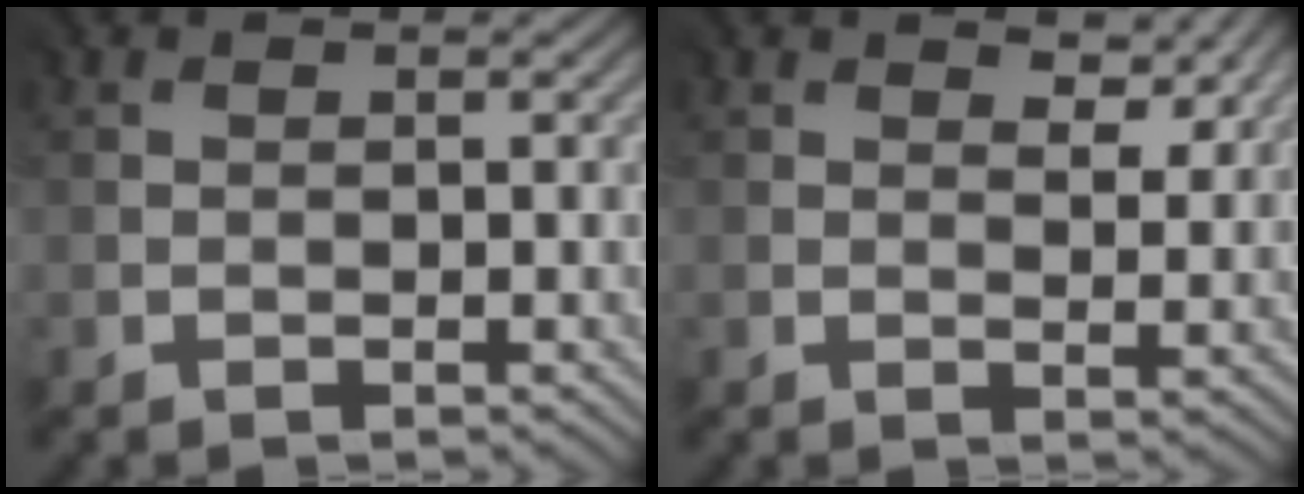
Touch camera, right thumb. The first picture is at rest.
{"total": 3.7, "force": [2.1, 2.0, 2.3], "torque": [-0.034, -0.009, 0.034]}